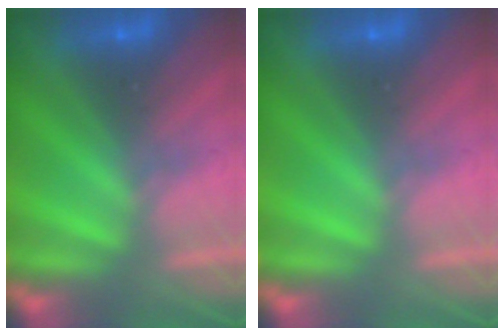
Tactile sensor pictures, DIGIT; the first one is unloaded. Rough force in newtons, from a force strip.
{"total": 0.0}